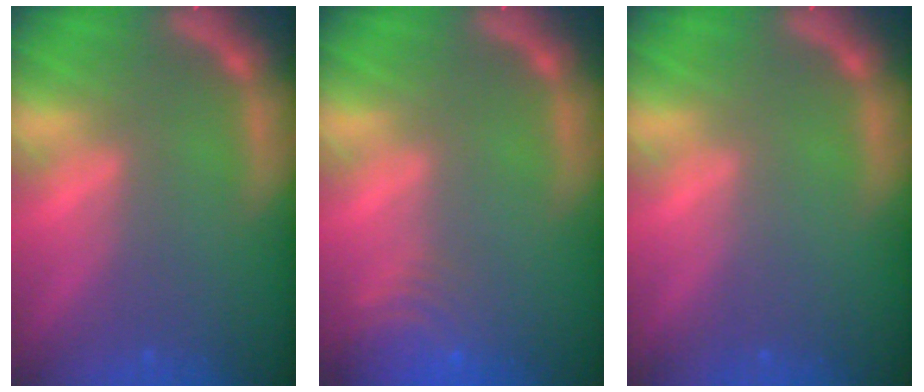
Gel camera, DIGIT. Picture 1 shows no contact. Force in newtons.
{"total": 6.5}
{"total": 0.0}